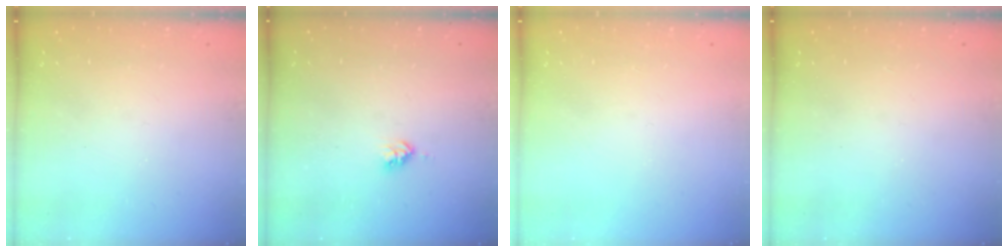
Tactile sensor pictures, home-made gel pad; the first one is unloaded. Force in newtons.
{"total": 2.8, "press": 2.8, "slide": 0.2}
{"total": 0.0}
{"total": 1.1, "press": 1.1, "slide": 0.1}